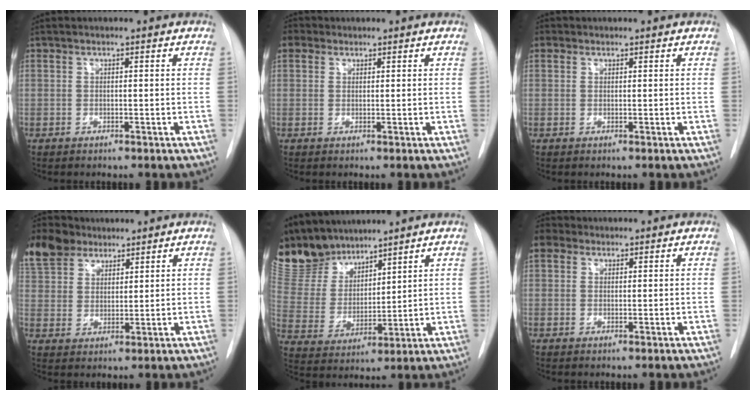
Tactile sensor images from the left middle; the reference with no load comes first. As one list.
[{"total": 1.9, "force": [1.1, 1.5, 0.0], "torque": [0.005, 0.011, 0.017]}, {"total": 0.7, "force": [0.3, 0.4, -0.4], "torque": [0.019, 0.003, 0.001]}, {"total": 10.4, "force": [8.5, 5.5, 2.7], "torque": [-0.065, 0.026, 0.168]}, {"total": 12.6, "force": [11.6, 4.1, 2.9], "torque": [-0.064, 0.008, 0.239]}, {"total": 2.4, "force": [1.6, 1.8, 0.3], "torque": [-0.005, 0.015, 0.028]}]